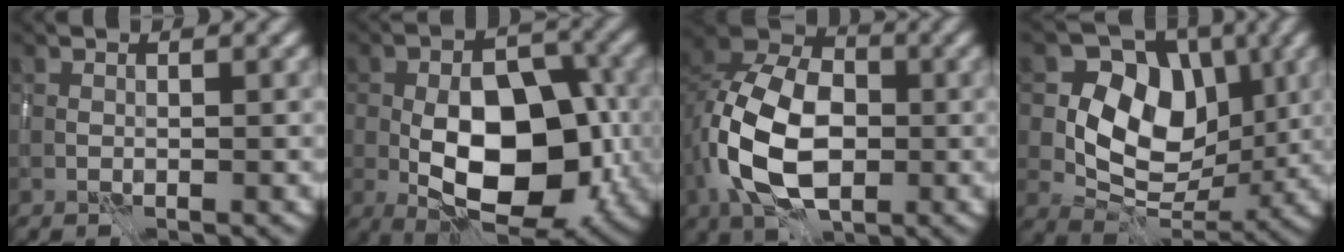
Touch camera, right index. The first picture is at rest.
{"total": 10.9, "force": [-2.5, 5.7, 8.9], "torque": [-0.135, 0.005, -0.044]}
{"total": 10.6, "force": [-2.3, 7.0, 7.6], "torque": [-0.150, 0.000, -0.054]}
{"total": 7.8, "force": [0.9, 6.0, 4.8], "torque": [-0.072, -0.008, 0.006]}